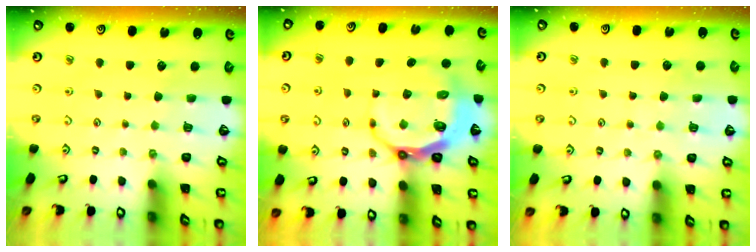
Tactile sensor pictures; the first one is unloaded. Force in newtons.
{"total": 10.3, "press": 9.6, "slide": 3.9}
{"total": 4.5, "press": 4.5, "slide": 0.6}